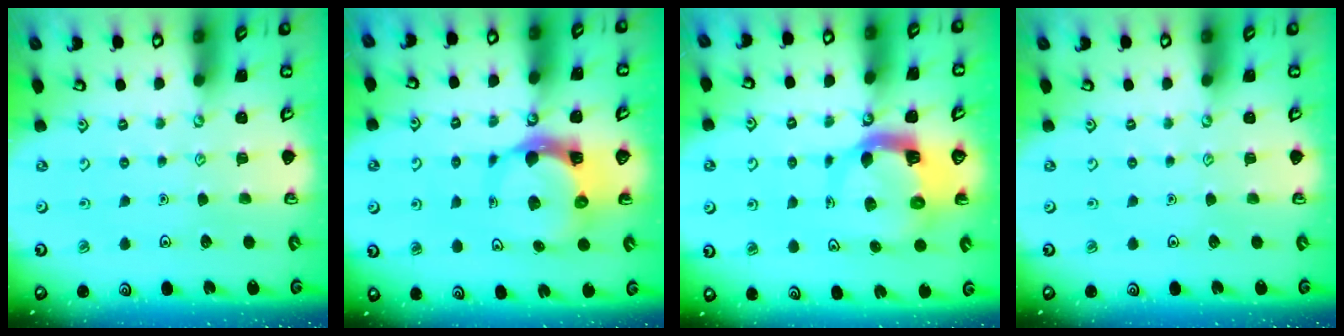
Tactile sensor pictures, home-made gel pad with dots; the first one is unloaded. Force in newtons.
{"total": 7.4, "press": 7.3, "slide": 1.1}
{"total": 6.7, "press": 6.6, "slide": 1.0}
{"total": 0.0}